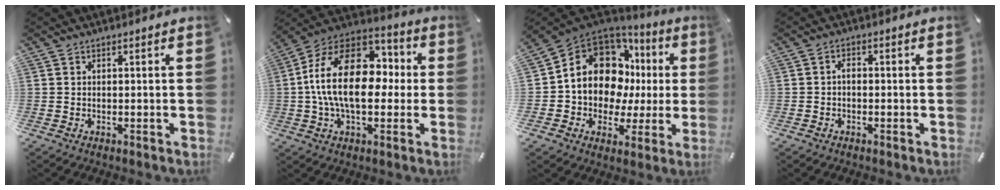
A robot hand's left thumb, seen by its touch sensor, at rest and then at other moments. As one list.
[{"total": 22.3, "force": [0.1, 14.1, 17.3], "torque": [-0.323, 0.020, 0.005]}, {"total": 14.9, "force": [4.2, 11.5, 8.5], "torque": [-0.159, -0.034, 0.080]}, {"total": 1.8, "force": [-0.7, 1.1, 1.2], "torque": [-0.024, 0.006, -0.016]}]